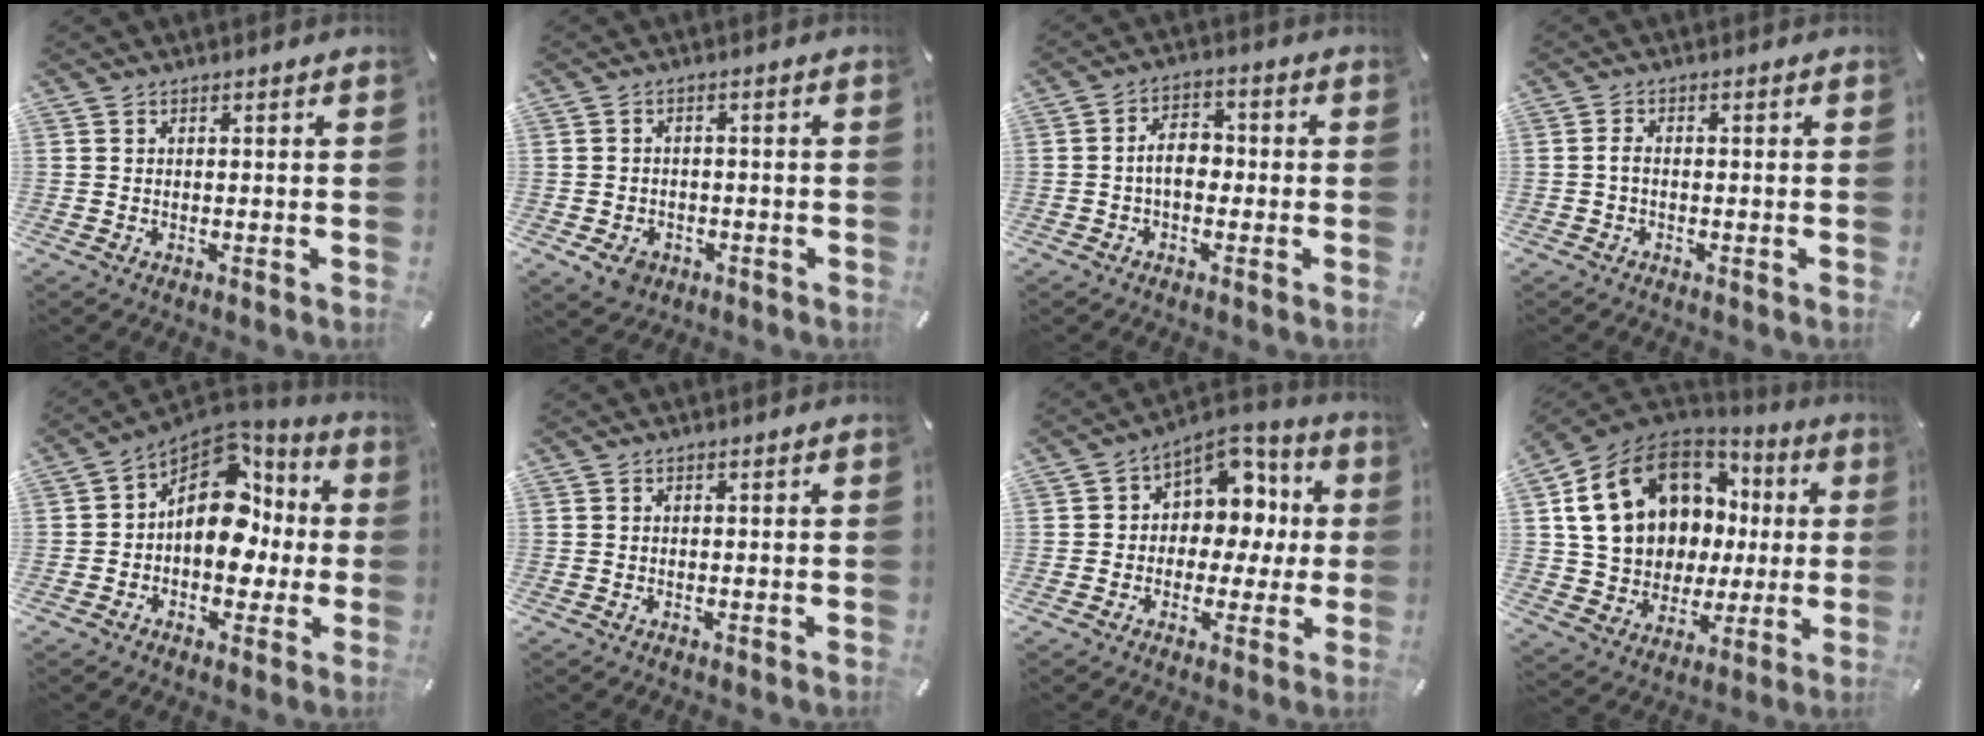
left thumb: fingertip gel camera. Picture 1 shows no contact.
{"total": 4.6, "force": [-2.4, 3.4, 2.0], "torque": [-0.035, 0.007, -0.047]}
{"total": 6.3, "force": [-1.1, 3.9, 4.9], "torque": [-0.100, 0.011, -0.023]}
{"total": 1.6, "force": [-0.7, 0.6, 1.3], "torque": [-0.026, 0.004, -0.014]}
{"total": 16.4, "force": [1.4, 11.8, 11.2], "torque": [-0.165, -0.010, 0.024]}
{"total": 0.0}
{"total": 9.7, "force": [1.8, 8.6, 4.2], "torque": [-0.048, -0.021, 0.036]}
{"total": 18.4, "force": [6.6, 14.2, 9.6], "torque": [-0.181, -0.032, 0.141]}